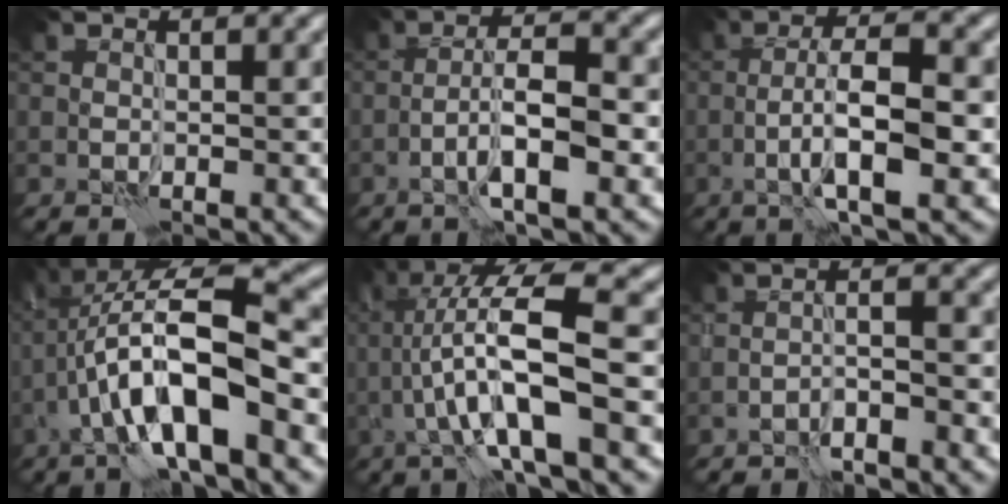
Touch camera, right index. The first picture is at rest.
{"total": 5.4, "force": [-2.0, 1.2, 4.8], "torque": [-0.089, 0.012, -0.039]}
{"total": 6.4, "force": [-1.6, 1.4, 6.0], "torque": [-0.106, 0.011, -0.032]}
{"total": 10.5, "force": [-3.0, 3.1, 9.6], "torque": [-0.178, 0.020, -0.055]}
{"total": 10.3, "force": [-1.0, 2.3, 10.0], "torque": [-0.186, 0.025, -0.019]}
{"total": 2.3, "force": [-1.9, 0.1, 1.2], "torque": [-0.020, 0.010, -0.040]}